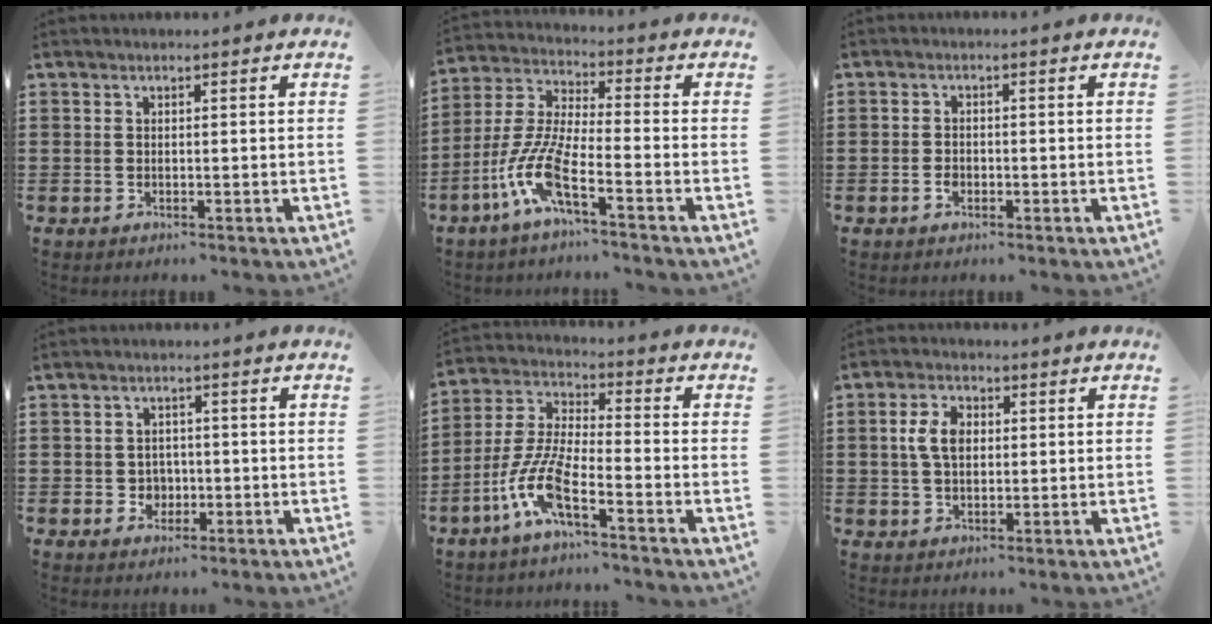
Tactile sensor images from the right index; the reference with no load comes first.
{"total": 9.3, "force": [-4.9, 1.4, 7.7], "torque": [-0.201, -0.023, -0.102]}
{"total": 1.4, "force": [-0.7, 0.8, 1.0], "torque": [-0.021, -0.004, -0.011]}
{"total": 2.6, "force": [-0.6, 2.4, 0.9], "torque": [-0.027, 0.001, -0.015]}
{"total": 9.0, "force": [-5.0, 1.5, 7.3], "torque": [-0.185, -0.019, -0.102]}
{"total": 5.0, "force": [0.6, 3.2, 3.8], "torque": [-0.090, 0.012, 0.006]}